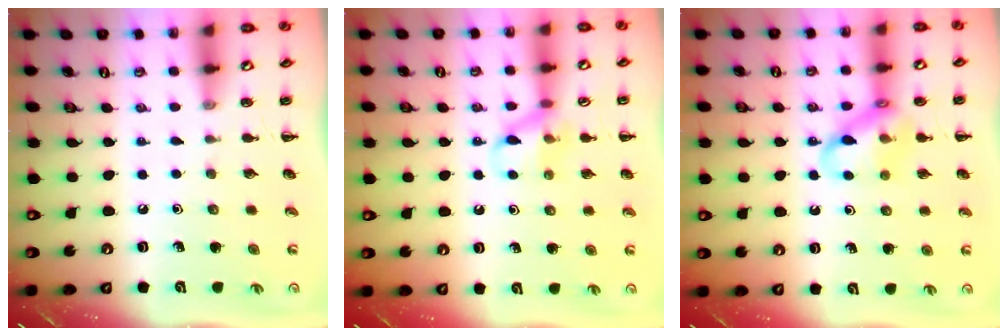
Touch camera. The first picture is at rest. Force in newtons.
{"total": 9.6, "press": 9.5, "slide": 1.6}
{"total": 13.7, "press": 13.5, "slide": 2.1}